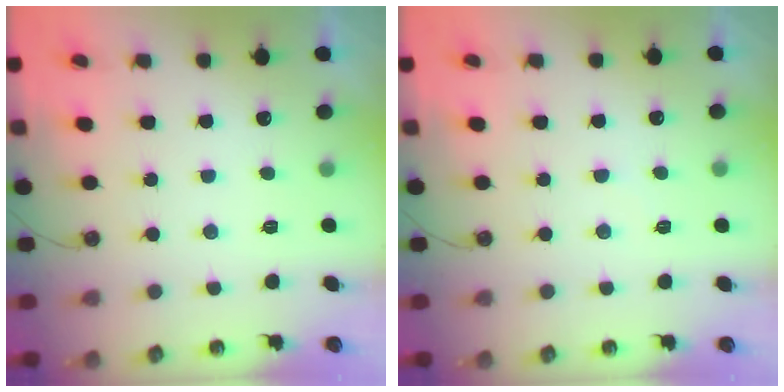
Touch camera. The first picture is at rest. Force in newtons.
{"total": 3.9, "press": 3.9, "slide": 0.5}